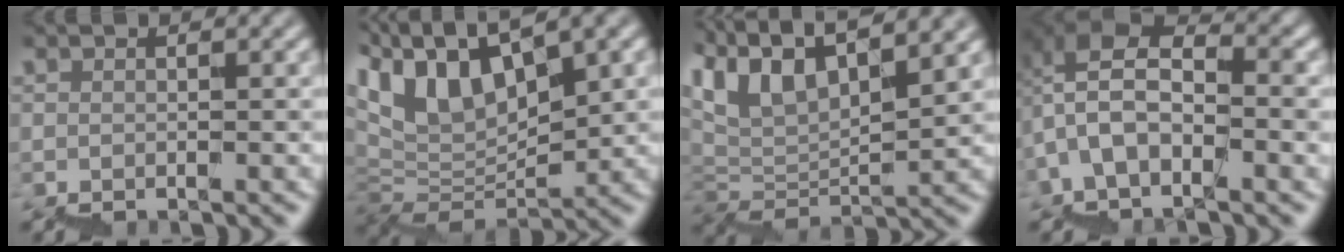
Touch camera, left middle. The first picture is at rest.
{"total": 9.7, "force": [7.3, 3.5, 5.4], "torque": [-0.114, 0.026, 0.143]}
{"total": 10.2, "force": [8.9, 2.2, 4.5], "torque": [-0.104, 0.028, 0.160]}
{"total": 7.2, "force": [-1.3, 4.3, 5.7], "torque": [-0.102, 0.028, -0.022]}